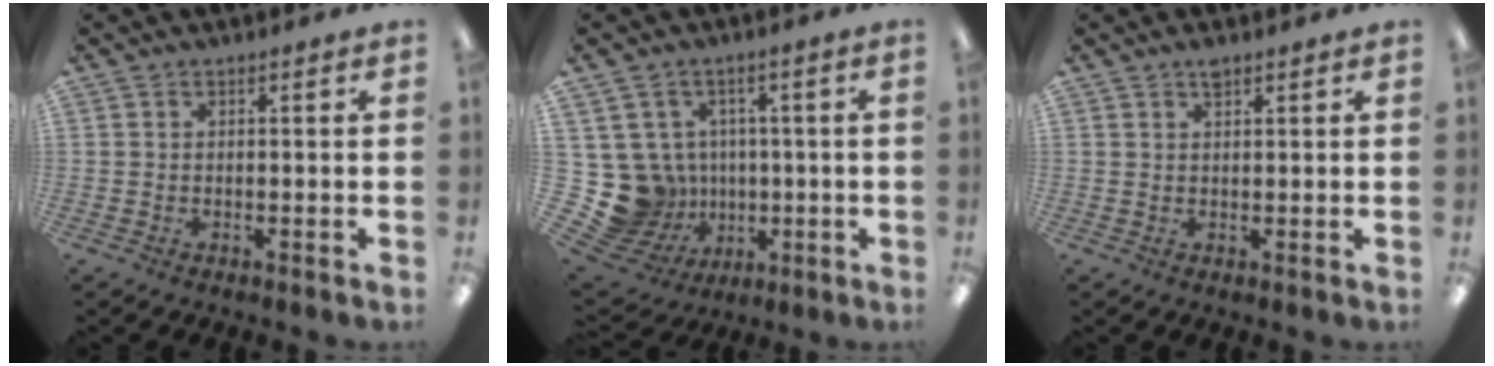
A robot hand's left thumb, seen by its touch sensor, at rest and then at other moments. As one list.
[{"total": 12.8, "force": [-0.5, 12.4, 3.3], "torque": [-0.107, -0.011, 0.017]}, {"total": 1.8, "force": [1.4, 0.6, 1.0], "torque": [-0.016, -0.003, 0.024]}]